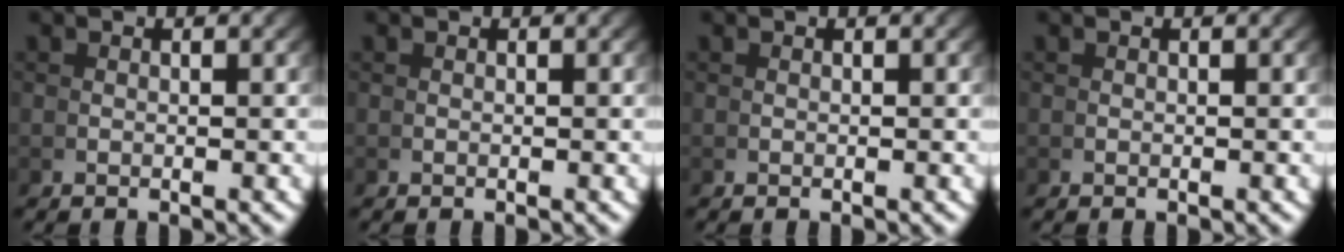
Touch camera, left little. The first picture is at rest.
{"total": 0.0}
{"total": 0.0}
{"total": 0.0}